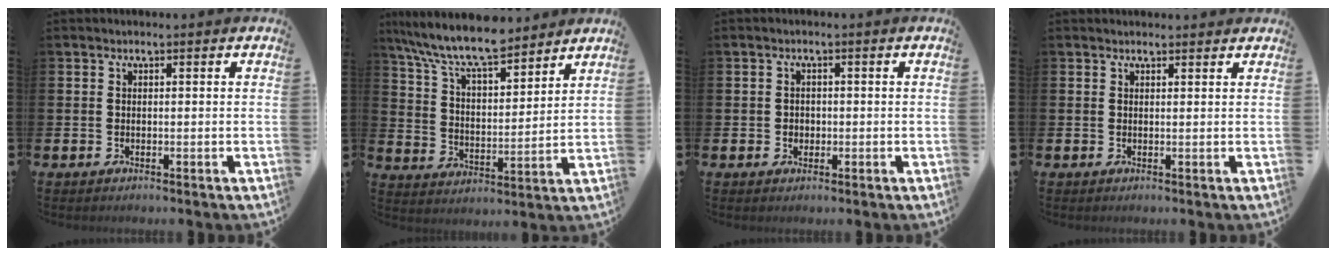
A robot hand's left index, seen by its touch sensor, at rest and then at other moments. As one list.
[{"total": 9.8, "force": [8.8, 2.0, 3.7], "torque": [-0.104, -0.049, 0.157]}, {"total": 1.4, "force": [-0.1, 1.3, 0.5], "torque": [0.003, 0.004, -0.007]}, {"total": 0.9, "force": [0.8, 0.1, 0.1], "torque": [0.007, -0.002, 0.014]}]